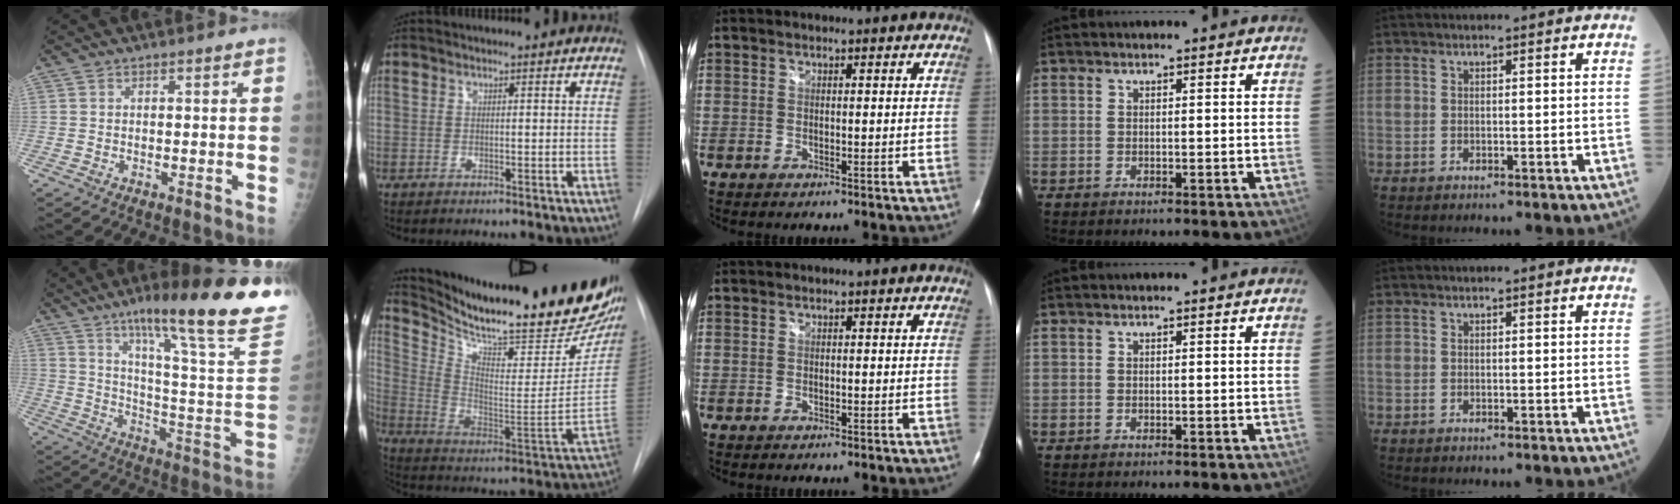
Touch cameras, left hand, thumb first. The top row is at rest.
{"thumb": {"total": 28.3, "force": [18.7, 3.0, 21.0], "torque": [-0.287, -0.077, 0.274]}, "index": {"total": 28.2, "force": [23.6, 3.9, 14.8], "torque": [-0.248, -0.090, 0.333]}}